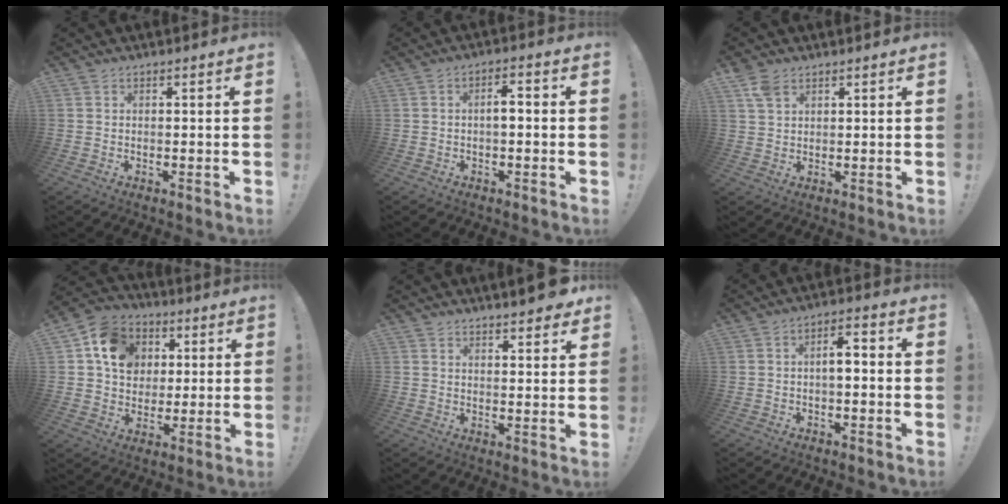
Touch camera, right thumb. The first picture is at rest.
{"total": 3.6, "force": [-0.8, 1.3, 3.2], "torque": [-0.053, 0.009, -0.018]}
{"total": 4.9, "force": [2.9, 2.9, 2.7], "torque": [-0.049, -0.008, 0.057]}
{"total": 14.1, "force": [4.2, 11.8, 6.5], "torque": [-0.098, 0.000, 0.088]}
{"total": 5.1, "force": [4.4, 0.9, 2.5], "torque": [-0.026, -0.031, 0.075]}
{"total": 4.9, "force": [-0.8, 2.0, 4.4], "torque": [-0.065, 0.007, -0.019]}